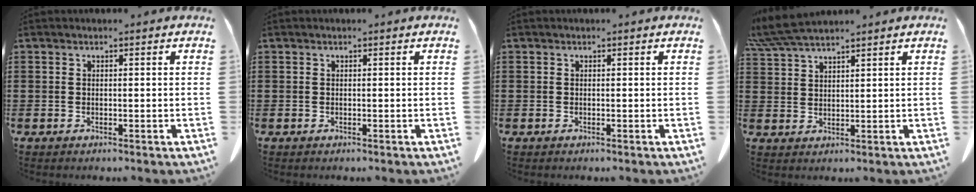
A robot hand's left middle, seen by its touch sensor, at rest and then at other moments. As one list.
[{"total": 0.0}, {"total": 0.0}, {"total": 5.5, "force": [4.9, 0.3, 2.5], "torque": [-0.062, -0.012, 0.094]}]